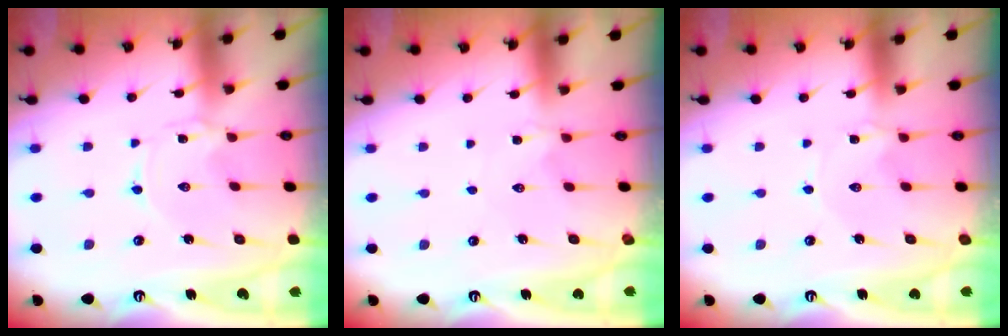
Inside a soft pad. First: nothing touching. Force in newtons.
{"total": 0.6, "press": 0.5, "slide": 0.2}
{"total": 0.5, "press": 0.5, "slide": 0.2}